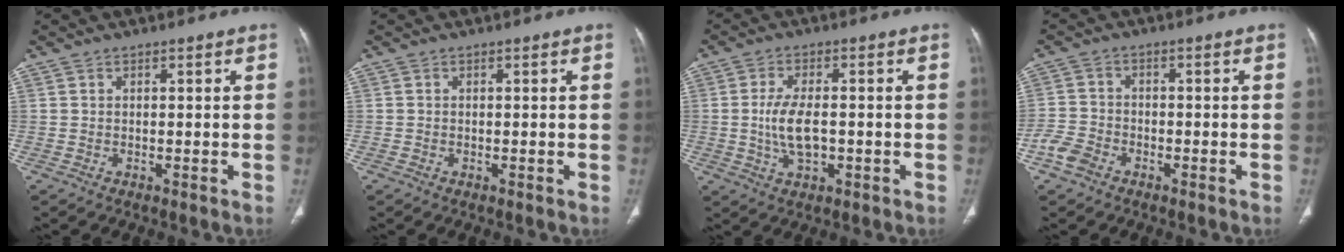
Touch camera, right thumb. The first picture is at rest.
{"total": 0.0}
{"total": 6.8, "force": [-0.7, 3.5, 5.8], "torque": [-0.118, 0.002, -0.010]}
{"total": 5.3, "force": [-2.8, 4.0, 1.9], "torque": [-0.032, 0.019, -0.053]}